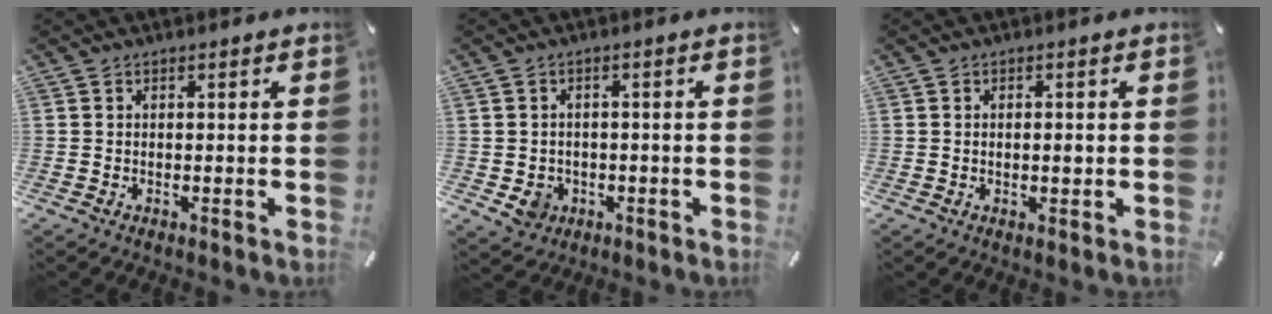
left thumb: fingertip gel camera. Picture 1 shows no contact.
{"total": 4.7, "force": [-1.4, 4.2, 1.6], "torque": [-0.024, 0.000, -0.026]}
{"total": 1.7, "force": [0.0, 0.9, 1.5], "torque": [-0.020, -0.002, -0.003]}